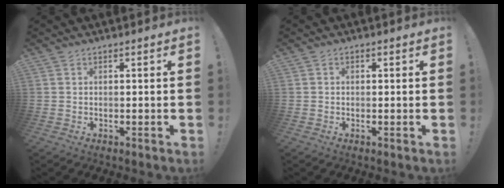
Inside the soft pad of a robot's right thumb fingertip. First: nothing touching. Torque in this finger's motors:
{"motor_torque": [-0.03, -0.15, -0.18, 0.07, 0.04]}